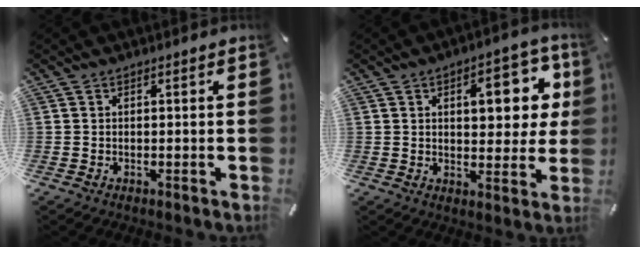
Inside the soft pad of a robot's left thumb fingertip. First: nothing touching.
{"total": 12.9, "force": [3.9, 6.9, 10.2], "torque": [-0.121, -0.006, 0.057]}